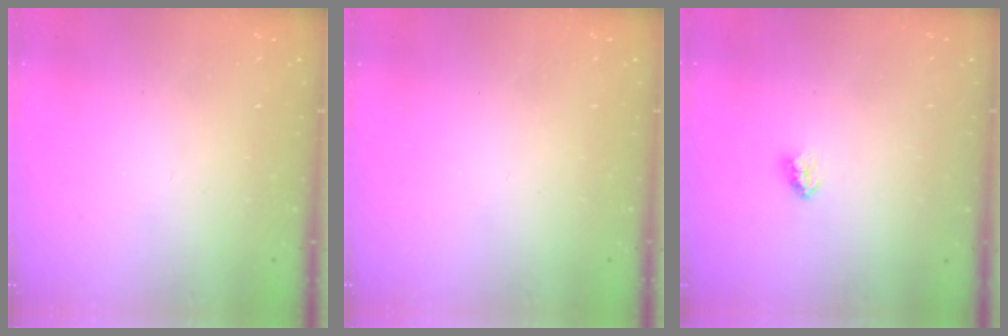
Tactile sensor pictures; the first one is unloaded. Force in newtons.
{"total": 0.0}
{"total": 2.3, "press": 2.3, "slide": 0.1}